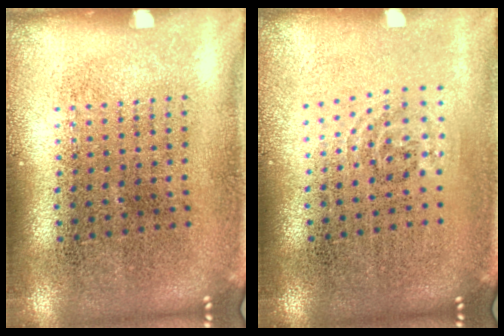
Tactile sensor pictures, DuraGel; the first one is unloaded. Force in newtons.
{"total": 0.8, "press": 0.6, "slide": 0.6}